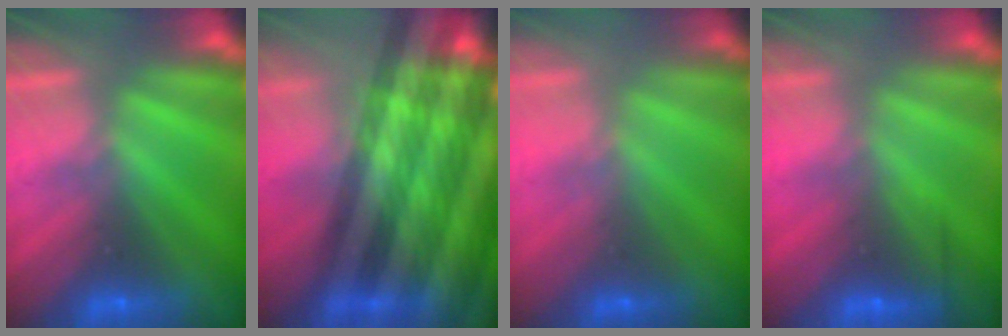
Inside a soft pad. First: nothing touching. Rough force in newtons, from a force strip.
{"total": 5.8}
{"total": 1.5}
{"total": 2.4}